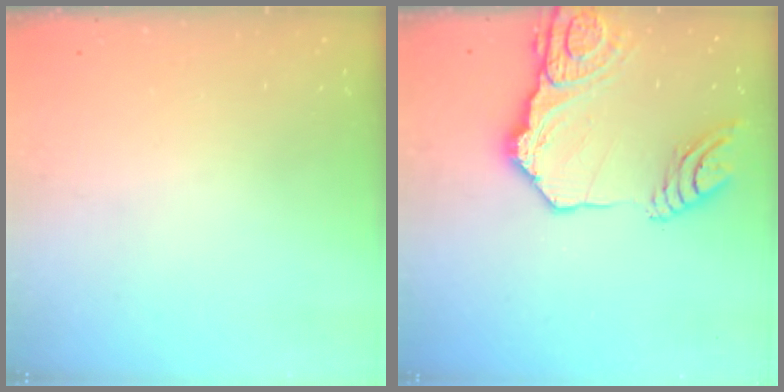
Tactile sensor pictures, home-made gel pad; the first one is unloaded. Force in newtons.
{"total": 19.8, "press": 19.7, "slide": 2.3}